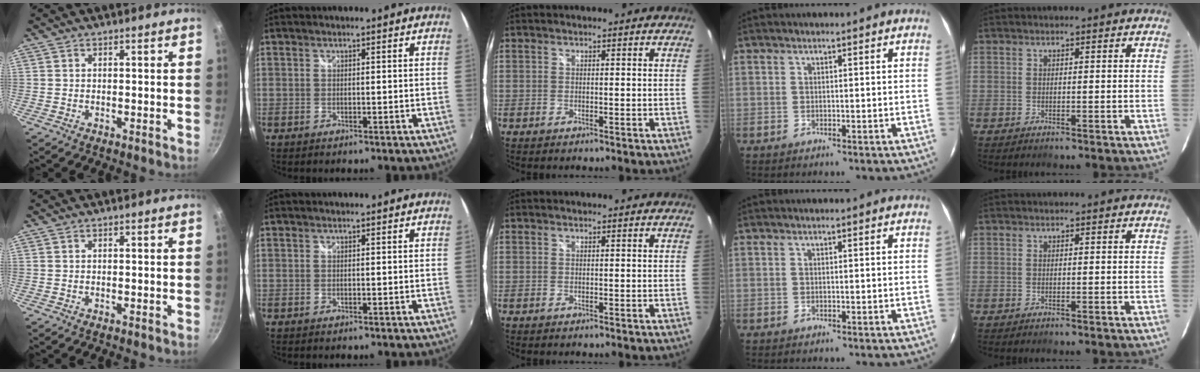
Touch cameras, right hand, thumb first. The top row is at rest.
{}